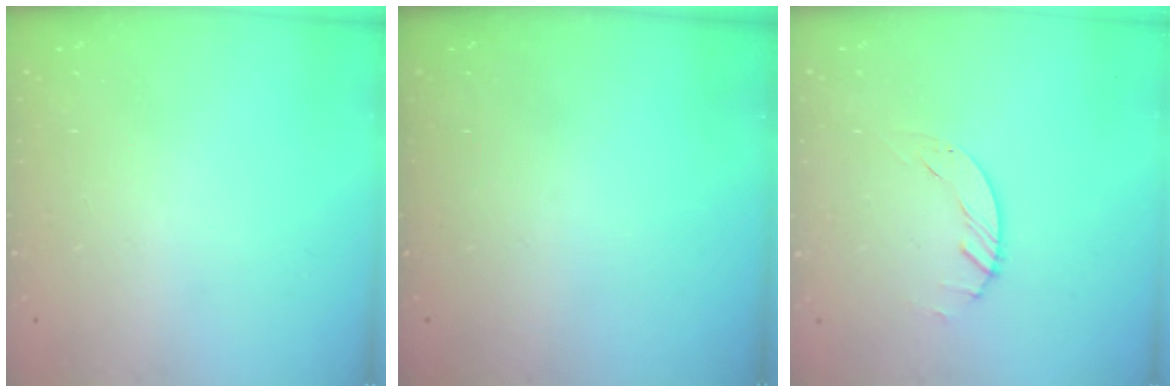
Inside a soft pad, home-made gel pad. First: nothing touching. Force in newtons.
{"total": 0.0}
{"total": 1.5, "press": 1.4, "slide": 0.1}